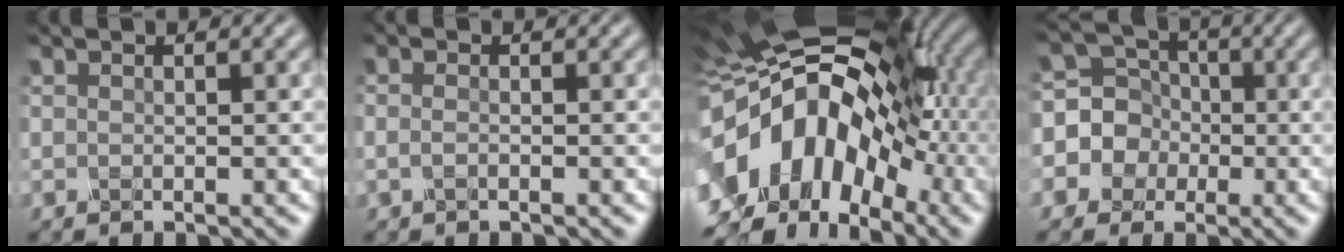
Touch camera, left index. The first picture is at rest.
{"total": 1.1, "force": [-0.4, 0.5, 0.9], "torque": [-0.024, -0.003, -0.019]}
{"total": 17.4, "force": [-4.6, 11.3, 12.4], "torque": [-0.233, 0.013, -0.093]}
{"total": 7.9, "force": [-1.2, 7.5, 2.1], "torque": [-0.057, 0.035, -0.063]}